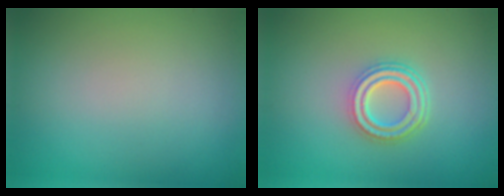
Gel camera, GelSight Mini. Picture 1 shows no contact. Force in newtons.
{"total": 4.1, "press": 3.1, "slide": 2.6}